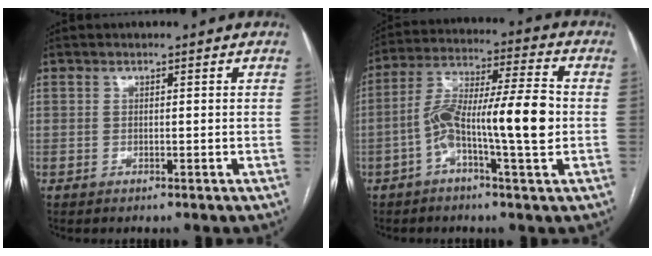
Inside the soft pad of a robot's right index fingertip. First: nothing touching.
{"total": 13.8, "force": [-2.6, 1.4, 13.5], "torque": [-0.246, 0.023, -0.049]}